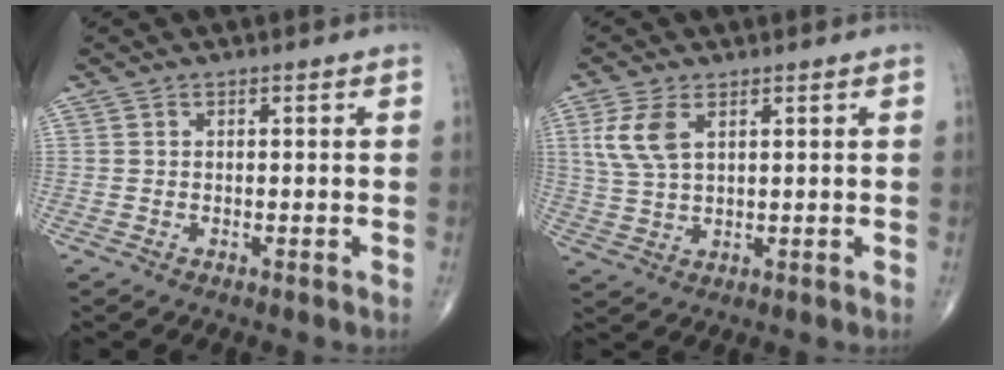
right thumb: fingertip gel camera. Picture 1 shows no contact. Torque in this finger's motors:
{"motor_torque": [-0.87, 0.81, 0.78, 0.23, 0.08]}